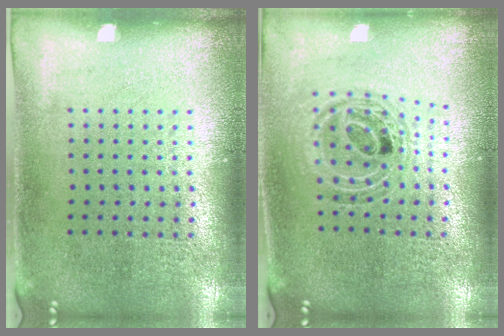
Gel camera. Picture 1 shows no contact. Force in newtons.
{"total": 0.8, "press": 0.8, "slide": 0.2}